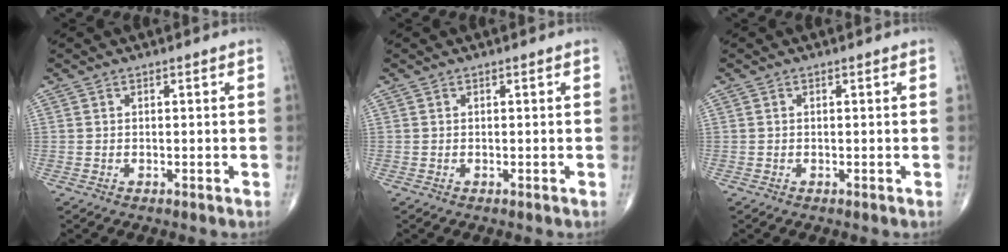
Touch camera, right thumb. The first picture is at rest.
{"total": 0.0}
{"total": 0.0}